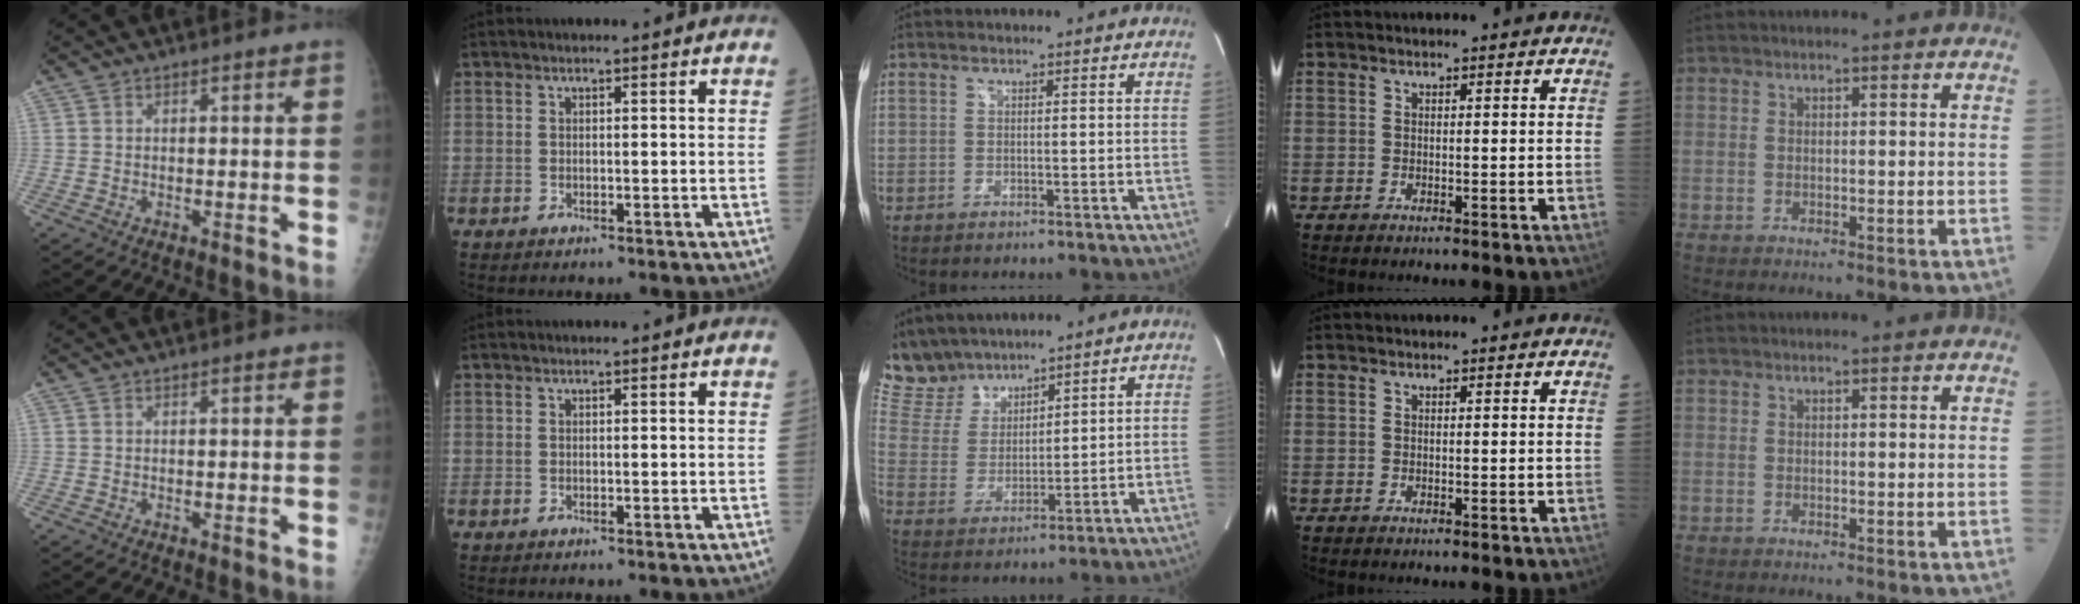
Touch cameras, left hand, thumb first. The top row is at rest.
{"middle": {"total": 8.9, "force": [8.2, 3.2, 1.1], "torque": [-0.038, 0.014, 0.179]}}